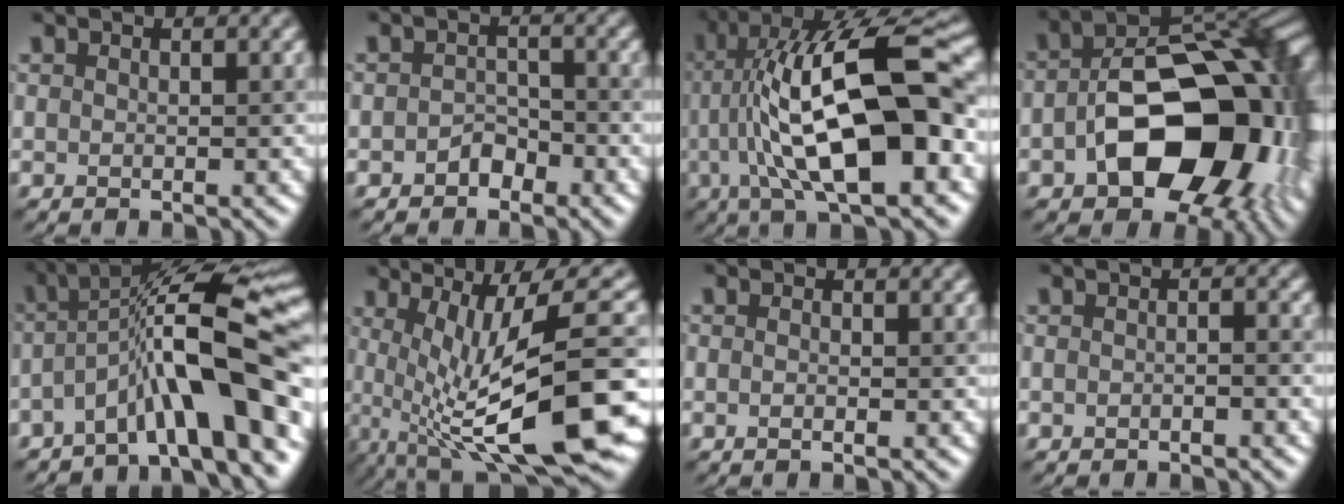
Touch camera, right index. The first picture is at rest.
{"total": 1.8, "force": [-1.1, 1.2, 0.7], "torque": [-0.009, 0.006, -0.019]}
{"total": 15.3, "force": [-0.5, 4.9, 14.5], "torque": [-0.226, 0.030, -0.016]}
{"total": 16.4, "force": [-3.6, 10.3, 12.3], "torque": [-0.148, -0.017, -0.056]}
{"total": 11.6, "force": [-4.6, 2.7, 10.3], "torque": [-0.151, 0.025, -0.083]}
{"total": 16.2, "force": [-1.2, 5.0, 15.3], "torque": [-0.207, 0.010, -0.007]}
{"total": 1.1, "force": [-0.2, 0.5, 1.0], "torque": [-0.001, -0.009, -0.011]}
{"total": 1.1, "force": [-0.8, 0.2, 0.7], "torque": [-0.013, 0.002, -0.014]}